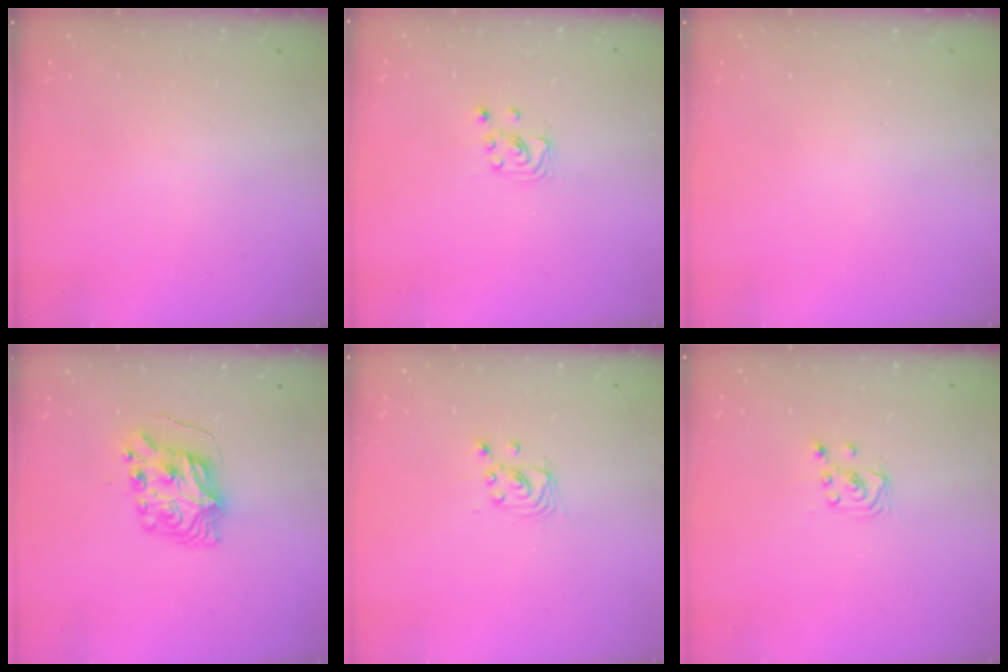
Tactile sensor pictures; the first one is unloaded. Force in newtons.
{"total": 2.2, "press": 2.2, "slide": 0.2}
{"total": 0.0}
{"total": 8.9, "press": 8.9, "slide": 0.9}
{"total": 2.5, "press": 2.5, "slide": 0.1}
{"total": 2.0, "press": 2.0, "slide": 0.2}